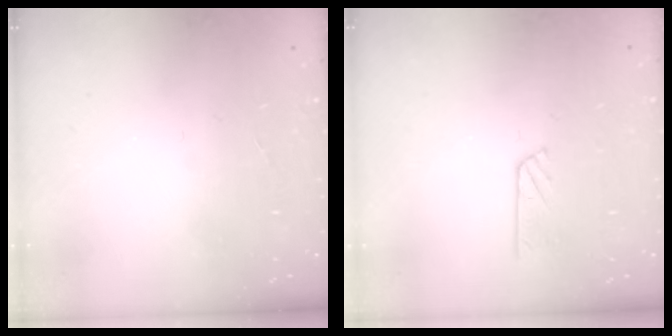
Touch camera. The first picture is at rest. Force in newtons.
{"total": 2.8, "press": 2.8, "slide": 0.2}